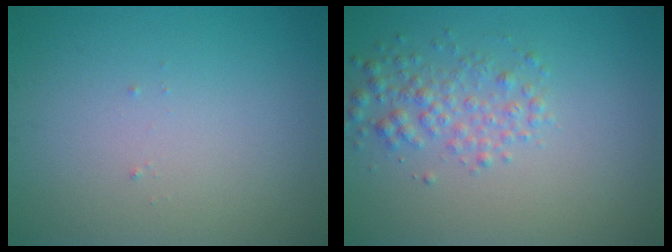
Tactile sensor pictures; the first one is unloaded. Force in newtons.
{"total": 2.6, "press": 2.6, "slide": 0.0}